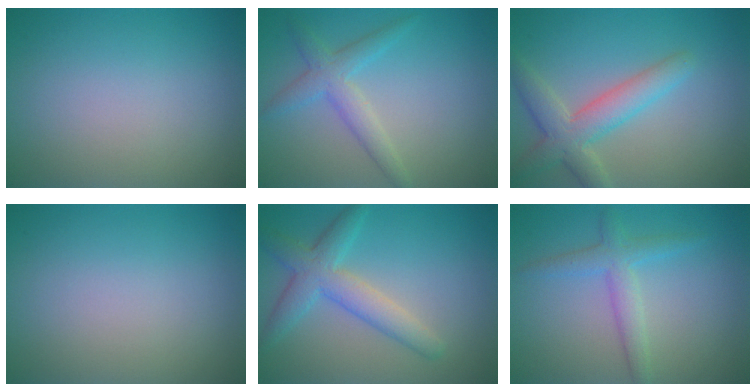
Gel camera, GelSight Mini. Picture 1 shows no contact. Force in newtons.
{"total": 3.0, "press": 3.0, "slide": 0.1}
{"total": 4.6, "press": 4.6, "slide": 0.4}
{"total": 0.0}
{"total": 4.3, "press": 4.3, "slide": 0.1}
{"total": 2.7, "press": 2.7, "slide": 0.2}